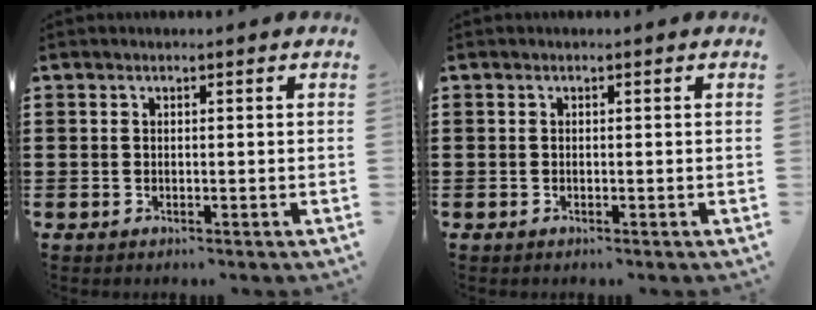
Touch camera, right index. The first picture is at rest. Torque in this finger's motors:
{"motor_torque": [-1.03, 1.11, 0.00, -0.01]}